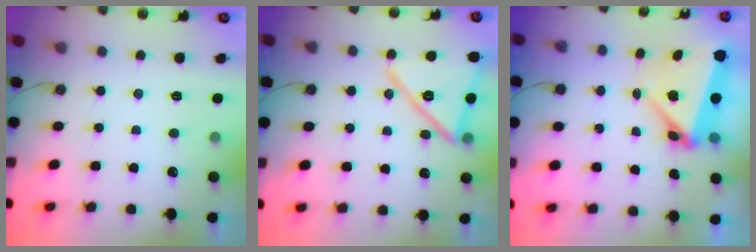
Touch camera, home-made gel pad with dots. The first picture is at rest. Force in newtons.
{"total": 15.5, "press": 14.2, "slide": 6.4}
{"total": 7.0, "press": 6.9, "slide": 0.7}